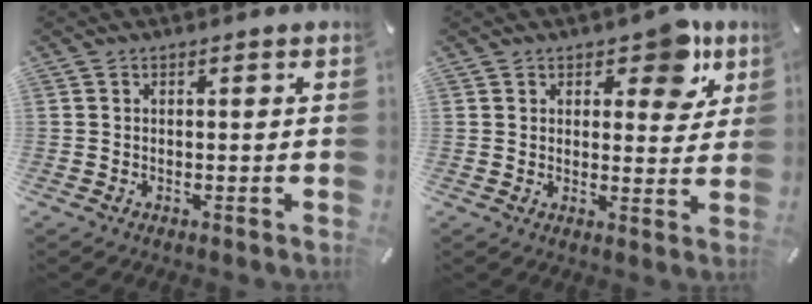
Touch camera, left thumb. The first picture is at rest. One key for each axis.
{"total": 8.7, "fx": 5.4, "fy": 4.7, "fz": 4.9, "tx": -0.031, "ty": -0.036, "tz": 0.085}